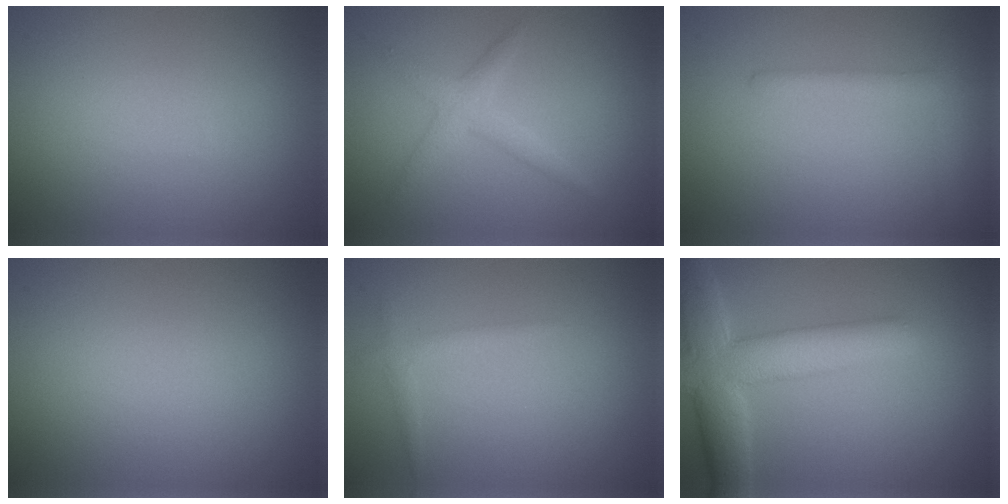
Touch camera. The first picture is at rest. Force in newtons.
{"total": 2.1, "press": 2.1, "slide": 0.1}
{"total": 2.0, "press": 2.0, "slide": 0.2}
{"total": 0.0}
{"total": 1.1, "press": 1.1, "slide": 0.1}
{"total": 7.5, "press": 7.5, "slide": 0.6}